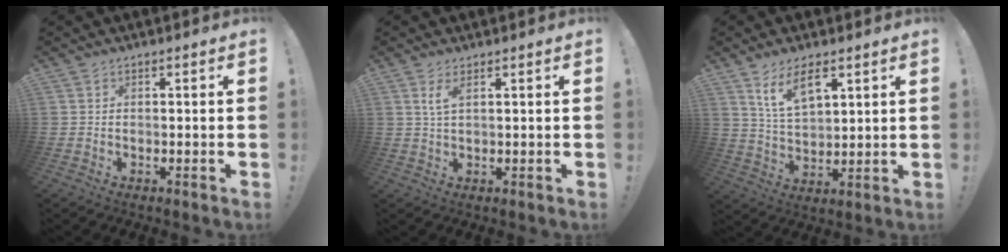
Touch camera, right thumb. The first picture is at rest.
{"total": 2.9, "force": [1.6, 0.5, 2.4], "torque": [-0.042, -0.004, 0.026]}
{"total": 9.7, "force": [6.2, 4.2, 6.2], "torque": [-0.111, -0.024, 0.116]}